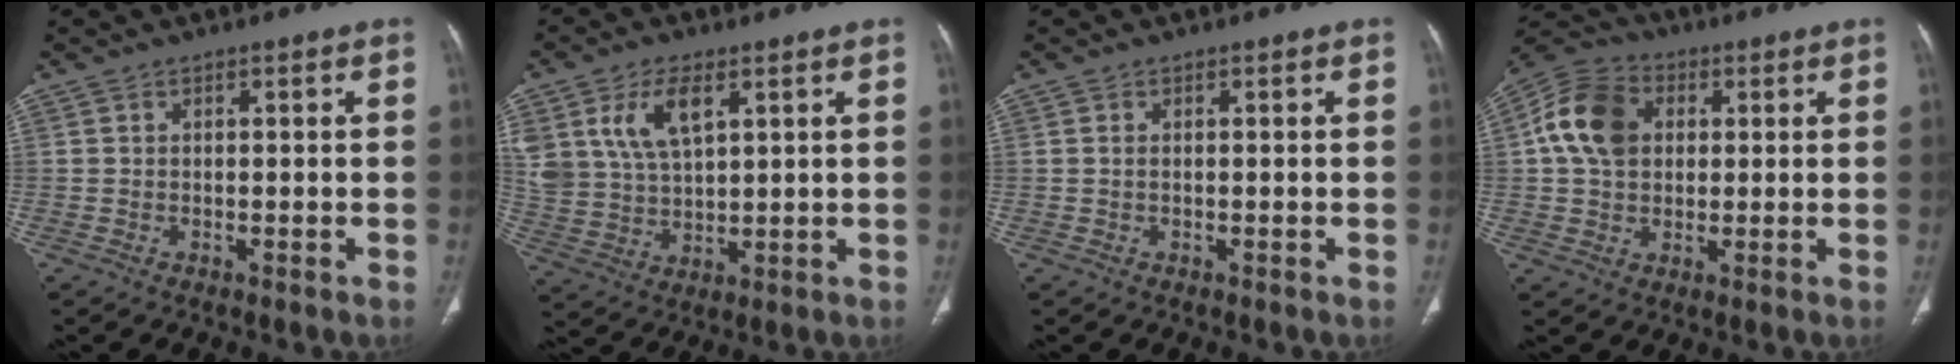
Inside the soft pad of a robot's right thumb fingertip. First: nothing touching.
{"total": 11.6, "force": [5.1, 6.4, 8.3], "torque": [-0.160, -0.012, 0.111]}
{"total": 0.5, "force": [0.0, 0.3, 0.4], "torque": [-0.013, 0.002, 0.003]}
{"total": 11.8, "force": [2.1, 8.9, 7.4], "torque": [-0.125, 0.014, 0.029]}